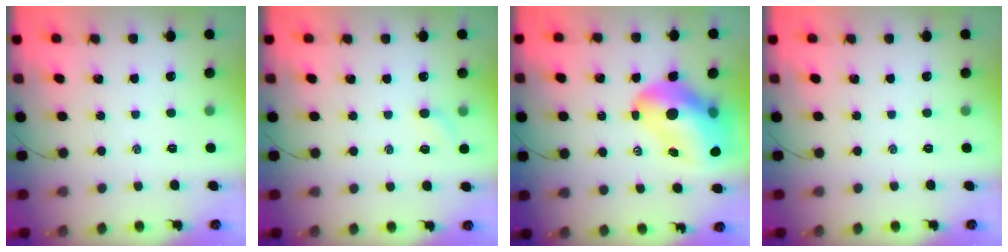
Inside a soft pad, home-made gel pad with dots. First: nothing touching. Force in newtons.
{"total": 4.3, "press": 4.2, "slide": 1.1}
{"total": 16.0, "press": 15.4, "slide": 4.6}
{"total": 0.0}